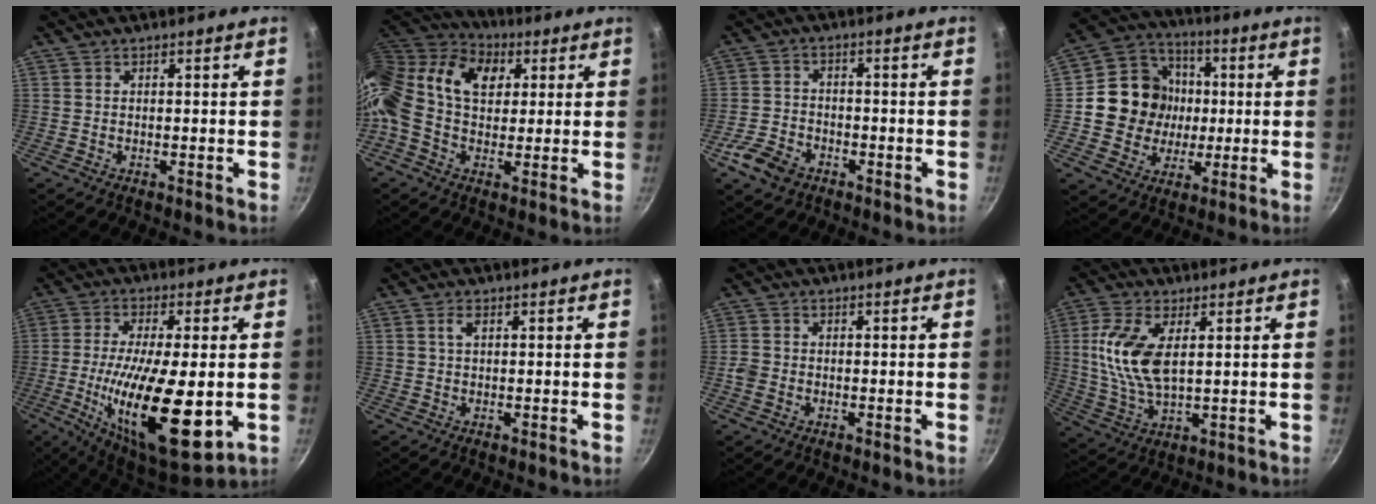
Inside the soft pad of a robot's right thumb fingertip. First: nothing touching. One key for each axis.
{"total": 21.0, "fx": 6.1, "fy": 13.2, "fz": 15.1, "tx": -0.283, "ty": 0.012, "tz": 0.086}
{"total": 7.1, "fx": -3.8, "fy": 4.8, "fz": 3.5, "tx": -0.065, "ty": 0.025, "tz": -0.075}
{"total": 15.2, "fx": 0.2, "fy": 14.1, "fz": 5.7, "tx": -0.068, "ty": 0.025, "tz": 0.000}
{"total": 21.0, "fx": -3.6, "fy": 6.9, "fz": 19.5, "tx": -0.342, "ty": -0.005, "tz": -0.058}
{"total": 1.4, "fx": 0.4, "fy": 0.6, "fz": 1.2, "tx": -0.023, "ty": 0.003, "tz": 0.008}
{"total": 2.3, "fx": -0.8, "fy": 1.8, "fz": 1.1, "tx": -0.022, "ty": 0.007, "tz": -0.018}
{"total": 11.6, "fx": 2.4, "fy": 5.8, "fz": 9.7, "tx": -0.196, "ty": -0.007, "tz": 0.052}